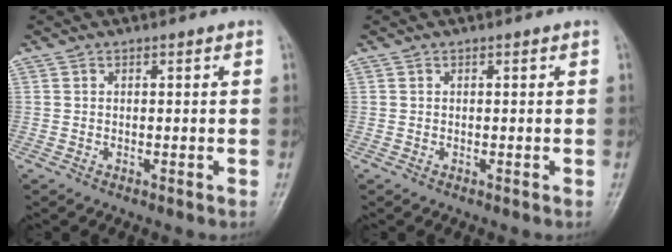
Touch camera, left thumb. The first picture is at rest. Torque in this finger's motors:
{"motor_torque": [-0.01, 0.01, -0.04, -0.01, 0.00]}